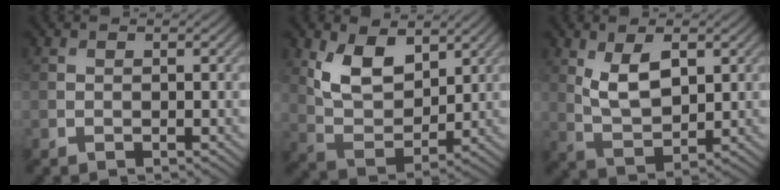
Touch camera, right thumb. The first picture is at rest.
{"total": 8.1, "force": [3.9, 4.6, 5.5], "torque": [-0.115, -0.014, 0.073]}
{"total": 6.5, "force": [2.2, 3.2, 5.2], "torque": [-0.108, -0.005, 0.046]}